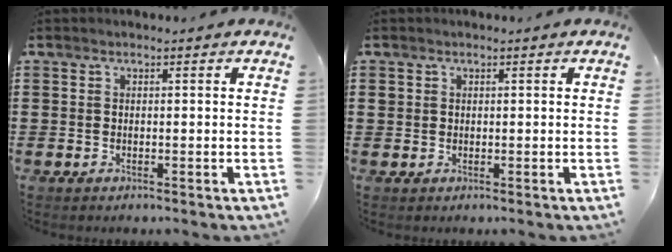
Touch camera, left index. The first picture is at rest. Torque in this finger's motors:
{"motor_torque": [0.07, 0.01, 0.00, -0.02]}